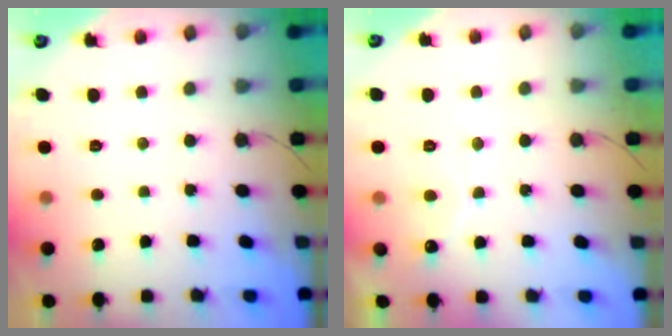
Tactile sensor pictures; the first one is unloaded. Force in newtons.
{"total": 5.2, "press": 5.2, "slide": 0.4}